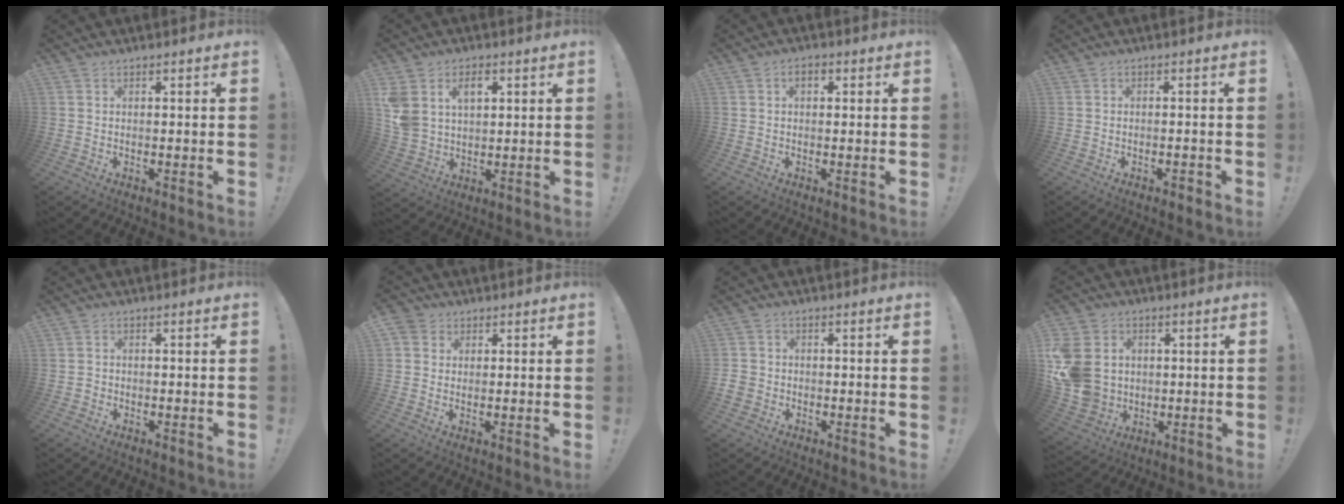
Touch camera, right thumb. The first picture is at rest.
{"total": 9.1, "force": [4.1, 6.6, 4.8], "torque": [-0.084, -0.015, 0.078]}
{"total": 2.5, "force": [0.6, 1.6, 1.8], "torque": [-0.024, 0.003, 0.006]}
{"total": 1.3, "force": [-1.1, 0.1, 0.7], "torque": [-0.009, 0.001, -0.019]}
{"total": 1.2, "force": [-0.7, 0.9, 0.3], "torque": [-0.005, 0.003, -0.013]}
{"total": 3.6, "force": [1.6, 3.0, 1.0], "torque": [-0.011, -0.005, 0.030]}
{"total": 3.1, "force": [-1.3, 2.6, 1.0], "torque": [-0.022, 0.007, -0.023]}
{"total": 13.5, "force": [1.1, 11.6, 6.9], "torque": [-0.141, 0.002, 0.029]}